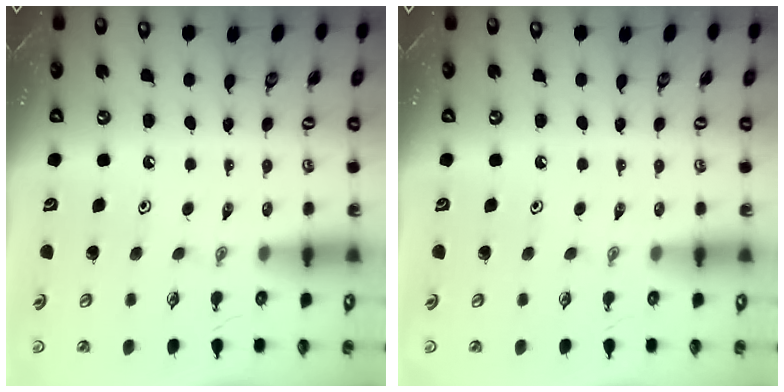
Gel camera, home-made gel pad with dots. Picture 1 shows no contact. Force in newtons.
{"total": 0.0}